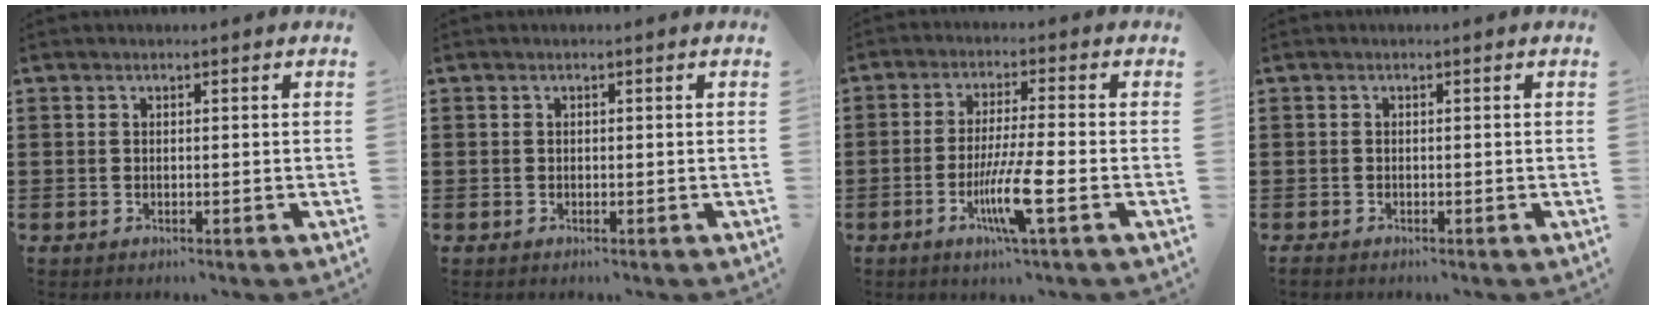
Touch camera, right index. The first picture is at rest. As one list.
[{"total": 0.0}, {"total": 8.0, "force": [-3.0, 0.3, 7.4], "torque": [-0.148, -0.020, -0.058]}, {"total": 0.6, "force": [-0.5, 0.2, 0.1], "torque": [-0.002, -0.001, -0.011]}]